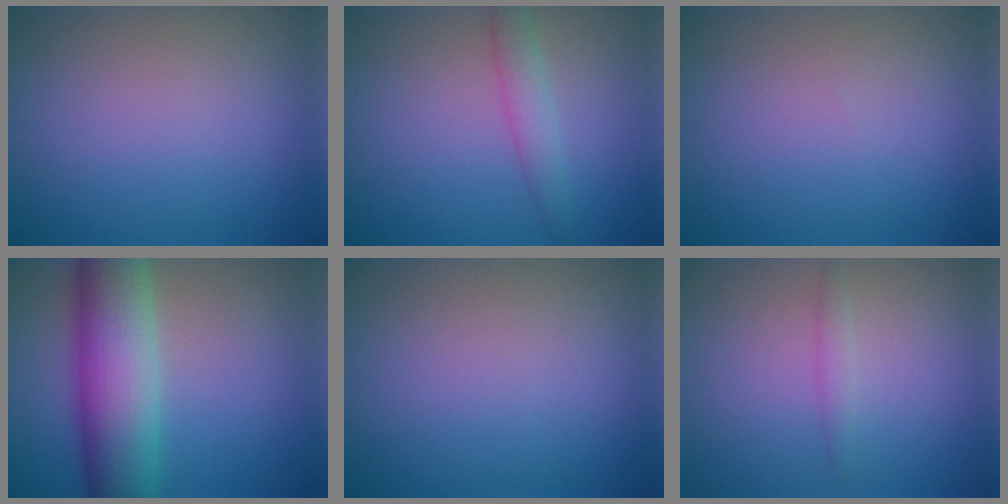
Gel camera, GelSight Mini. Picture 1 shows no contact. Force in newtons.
{"total": 2.3, "press": 2.3, "slide": 0.0}
{"total": 0.0}
{"total": 10.7, "press": 10.7, "slide": 0.2}
{"total": 0.0}
{"total": 1.0, "press": 1.0, "slide": 0.0}